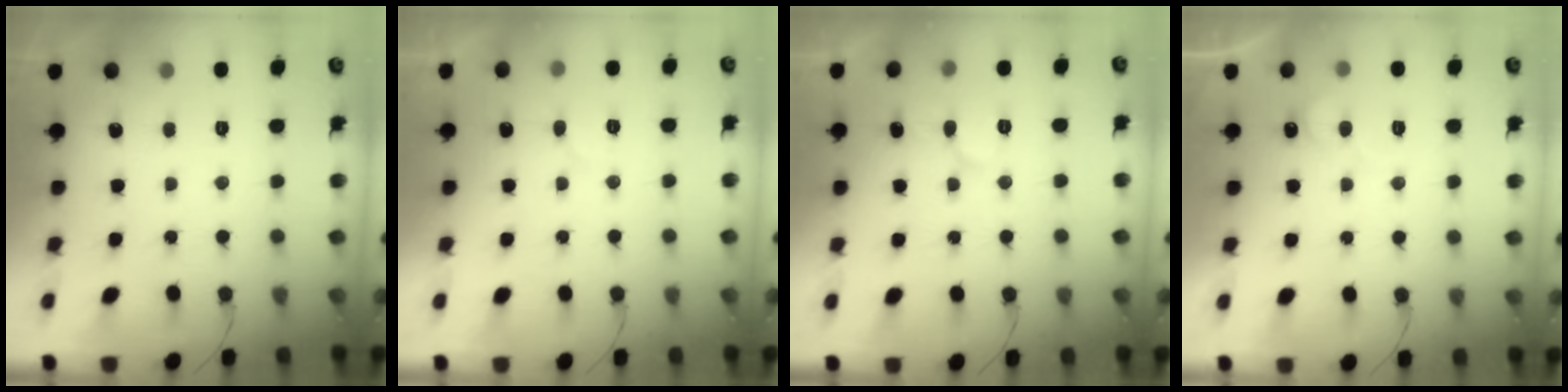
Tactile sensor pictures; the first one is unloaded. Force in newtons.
{"total": 5.6, "press": 5.6, "slide": 0.5}
{"total": 6.1, "press": 6.1, "slide": 0.6}
{"total": 7.5, "press": 7.5, "slide": 0.8}